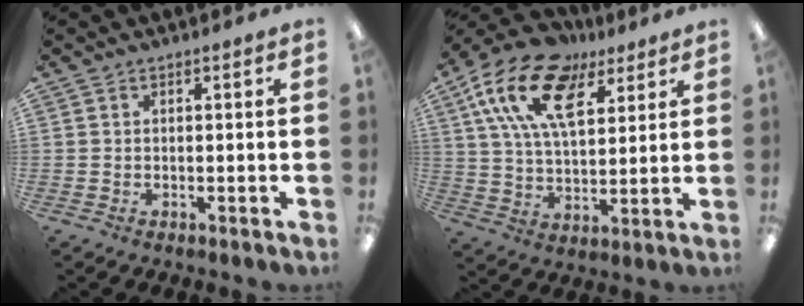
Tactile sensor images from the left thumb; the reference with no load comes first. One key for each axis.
{"total": 18.8, "fx": 10.2, "fy": 9.9, "fz": 12.3, "tx": -0.244, "ty": -0.035, "tz": 0.184}